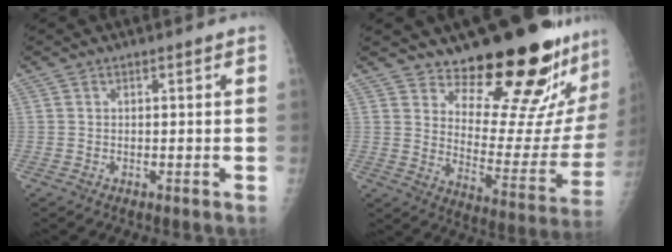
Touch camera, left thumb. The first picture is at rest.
{"total": 23.1, "force": [18.8, 6.4, 11.9], "torque": [-0.129, -0.166, 0.254]}